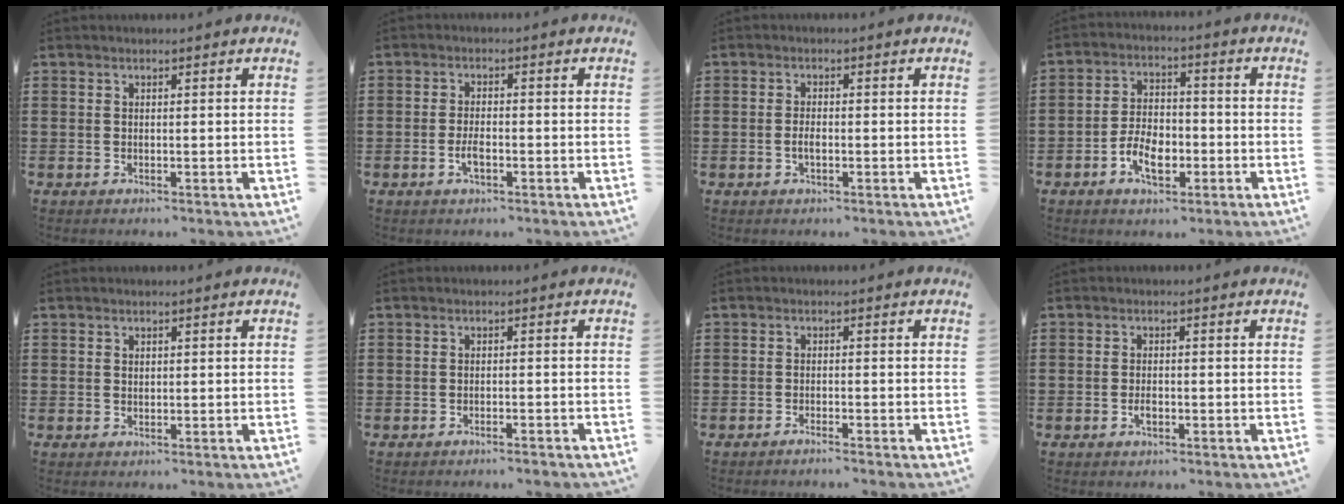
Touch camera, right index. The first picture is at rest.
{"total": 2.8, "force": [-1.0, 1.0, 2.4], "torque": [-0.052, -0.002, -0.020]}
{"total": 1.7, "force": [-0.5, 0.6, 1.5], "torque": [-0.029, 0.000, -0.009]}
{"total": 6.4, "force": [-2.6, 3.7, 4.5], "torque": [-0.082, 0.004, -0.050]}
{"total": 0.6, "force": [0.3, 0.5, 0.2], "torque": [-0.006, 0.003, 0.007]}
{"total": 1.3, "force": [-1.2, -0.1, 0.4], "torque": [-0.010, 0.001, -0.024]}
{"total": 1.3, "force": [-1.2, -0.3, 0.3], "torque": [-0.007, 0.000, -0.024]}
{"total": 1.7, "force": [-0.7, 0.7, 1.4], "torque": [-0.027, -0.001, -0.012]}